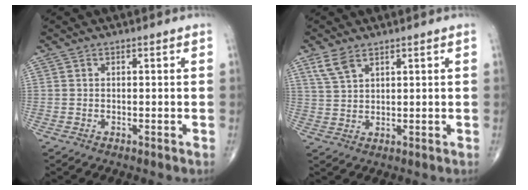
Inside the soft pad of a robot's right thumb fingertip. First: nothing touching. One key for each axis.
{"total": 4.2, "fx": 2.8, "fy": 1.9, "fz": 2.5, "tx": -0.053, "ty": -0.004, "tz": 0.065}